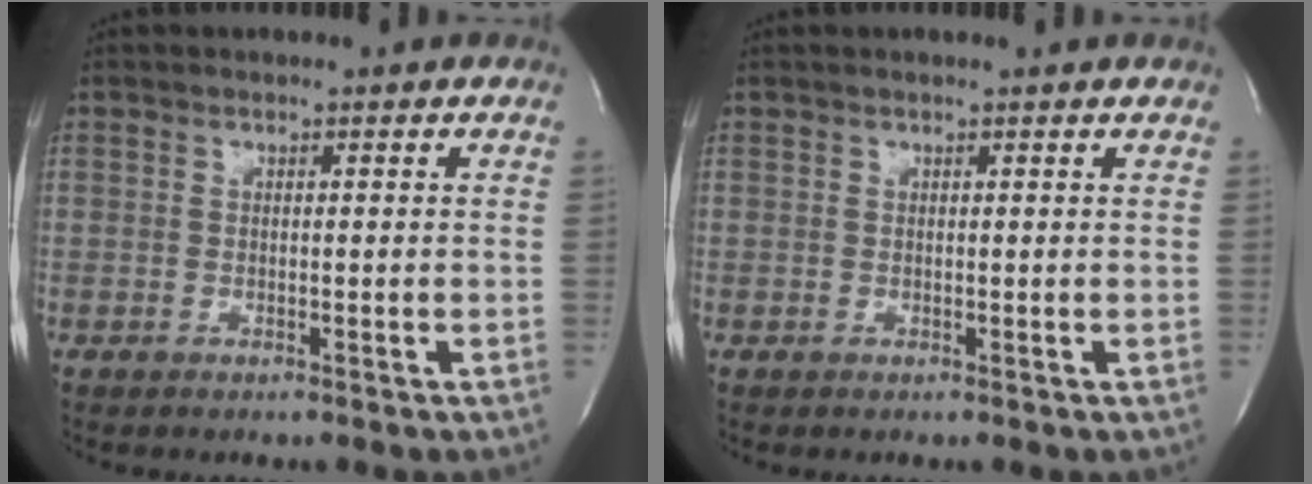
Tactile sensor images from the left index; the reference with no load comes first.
{"total": 1.8, "force": [1.6, -0.1, 0.7], "torque": [-0.013, 0.012, 0.019]}